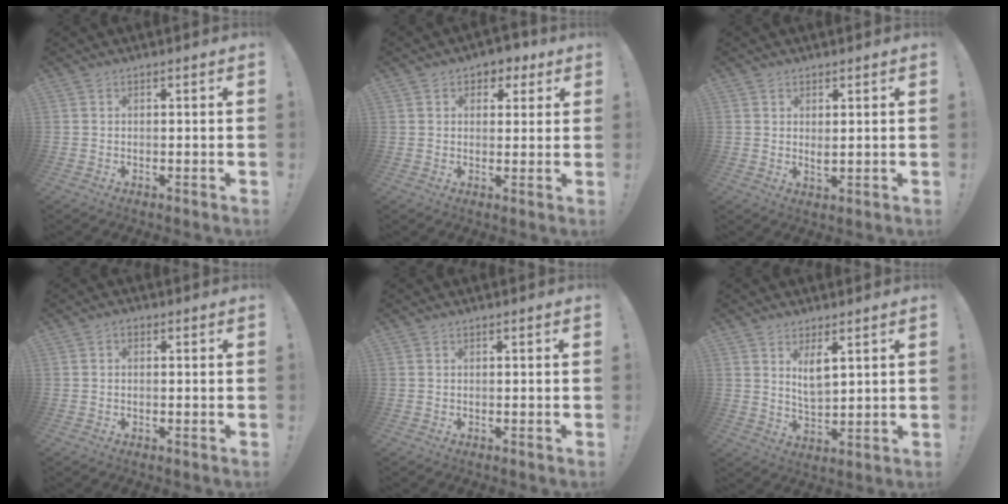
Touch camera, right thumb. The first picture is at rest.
{"total": 4.3, "force": [2.3, 3.3, 1.5], "torque": [-0.006, -0.013, 0.037]}
{"total": 2.2, "force": [1.5, 0.7, 1.5], "torque": [-0.007, -0.017, 0.024]}
{"total": 1.0, "force": [-0.3, 0.7, 0.6], "torque": [-0.019, 0.006, -0.003]}
{"total": 0.0}
{"total": 6.2, "force": [3.6, 2.5, 4.3], "torque": [-0.063, -0.021, 0.062]}